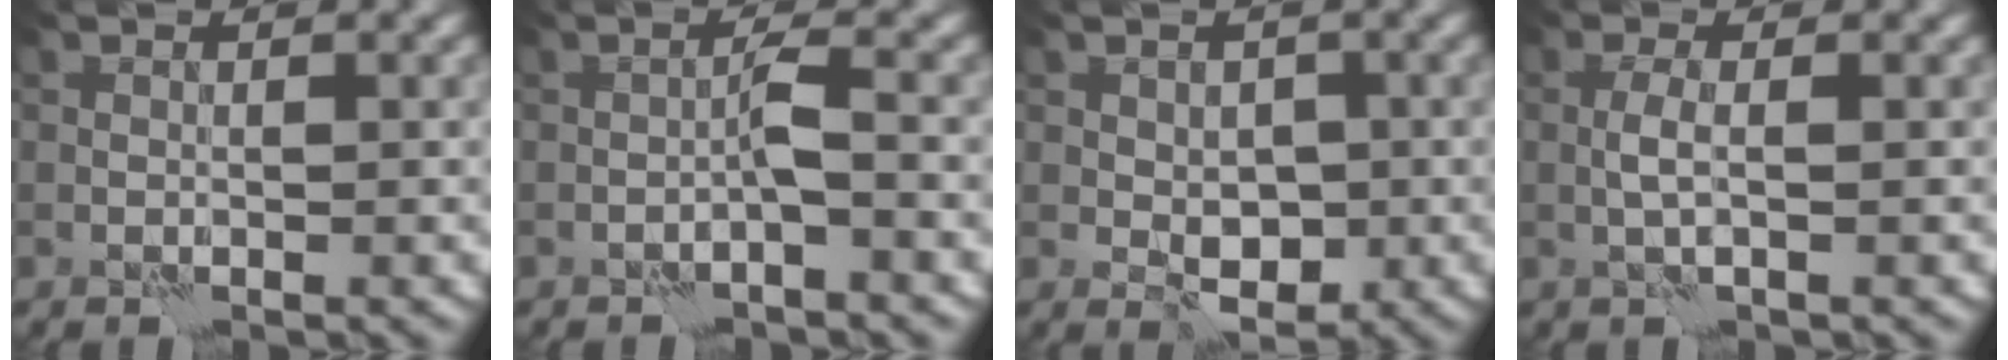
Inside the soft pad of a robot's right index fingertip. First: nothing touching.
{"total": 1.7, "force": [-0.9, -0.4, 1.4], "torque": [-0.027, 0.012, -0.019]}
{"total": 3.7, "force": [-0.7, 2.4, 2.6], "torque": [-0.033, -0.004, -0.013]}
{"total": 1.5, "force": [-0.2, 0.1, 1.5], "torque": [-0.034, 0.005, -0.006]}